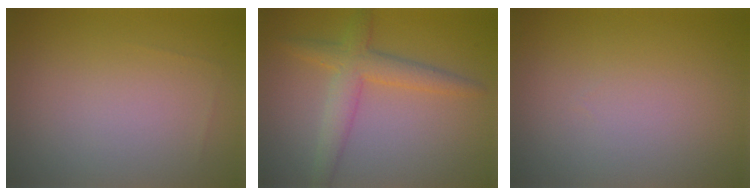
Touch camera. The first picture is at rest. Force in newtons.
{"total": 3.8, "press": 3.8, "slide": 0.2}
{"total": 0.0}